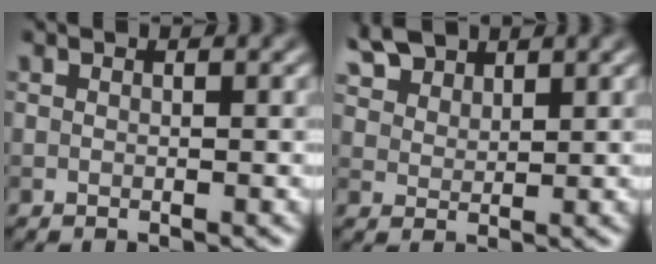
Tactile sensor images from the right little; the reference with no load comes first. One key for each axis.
{"total": 4.2, "fx": 3.4, "fy": 2.0, "fz": 1.5, "tx": -0.042, "ty": -0.005, "tz": 0.075}